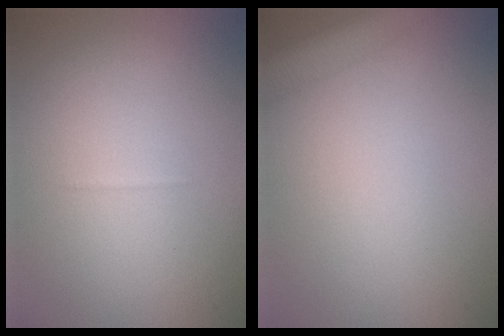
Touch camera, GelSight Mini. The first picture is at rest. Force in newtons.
{"total": 4.0, "press": 4.0, "slide": 0.3}